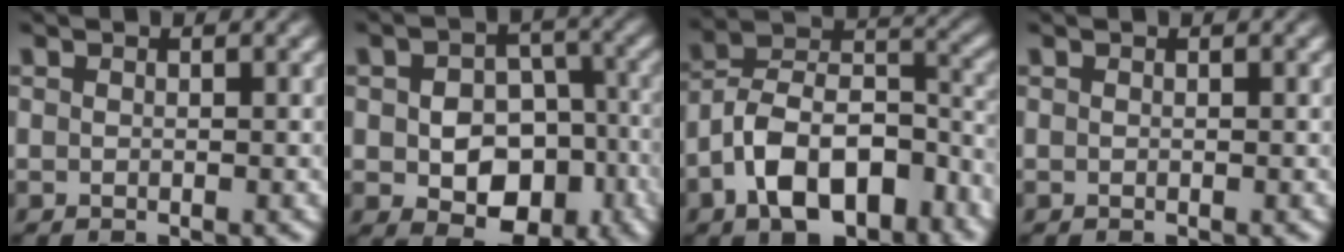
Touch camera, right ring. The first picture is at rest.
{"total": 7.9, "force": [-2.7, 5.7, 4.8], "torque": [-0.071, -0.045, -0.024]}
{"total": 10.3, "force": [-3.5, 7.7, 5.9], "torque": [-0.113, -0.022, -0.056]}
{"total": 0.0}